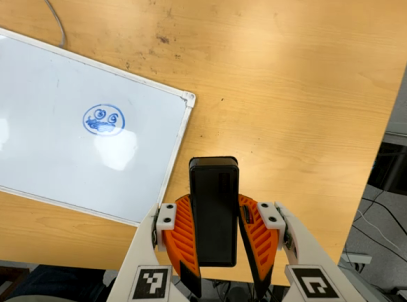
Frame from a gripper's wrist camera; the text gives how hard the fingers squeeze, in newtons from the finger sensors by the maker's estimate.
{"total": 9.9, "left": 8.1, "right": 11.7}